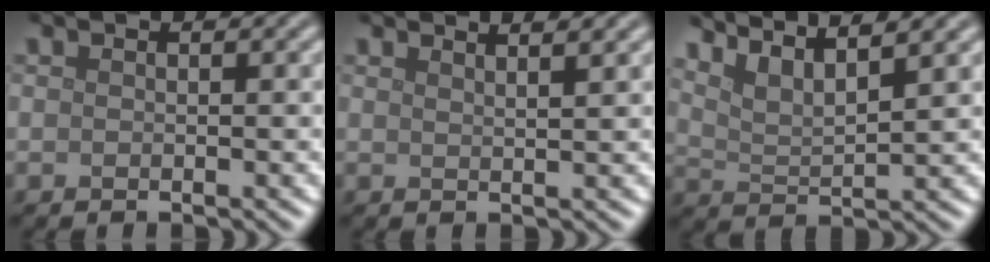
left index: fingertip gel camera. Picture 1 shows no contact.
{"total": 3.6, "force": [2.8, 1.2, 1.8], "torque": [0.008, 0.021, 0.005]}
{"total": 5.4, "force": [4.2, 1.3, 3.2], "torque": [-0.055, 0.019, 0.055]}